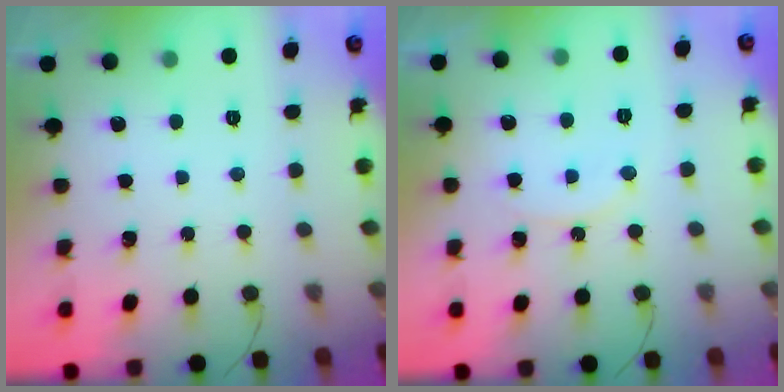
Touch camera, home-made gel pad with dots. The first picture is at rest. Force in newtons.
{"total": 6.8, "press": 6.8, "slide": 0.2}